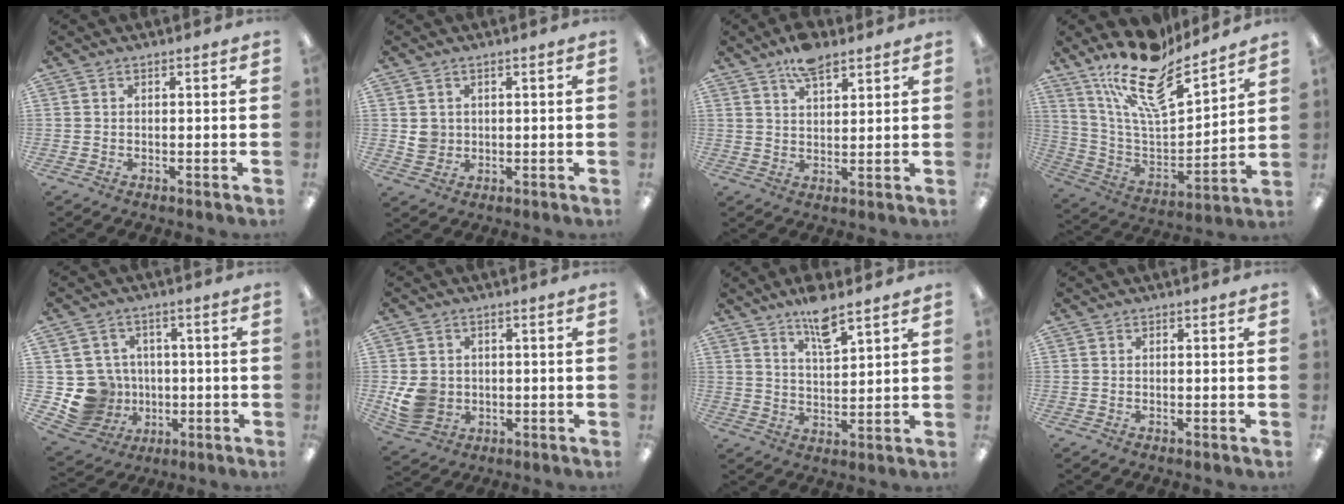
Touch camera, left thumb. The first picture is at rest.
{"total": 3.4, "force": [1.0, 3.2, 0.7], "torque": [-0.011, 0.001, 0.019]}
{"total": 6.6, "force": [5.1, 2.4, 3.4], "torque": [-0.052, -0.025, 0.088]}
{"total": 19.2, "force": [15.0, 6.4, 10.1], "torque": [-0.188, -0.107, 0.264]}
{"total": 11.1, "force": [-1.3, 10.8, 2.4], "torque": [-0.081, 0.012, -0.007]}
{"total": 7.2, "force": [-0.3, 6.5, 3.1], "torque": [-0.065, 0.011, -0.001]}
{"total": 7.4, "force": [5.8, 1.8, 4.3], "torque": [-0.075, -0.032, 0.100]}
{"total": 0.0}